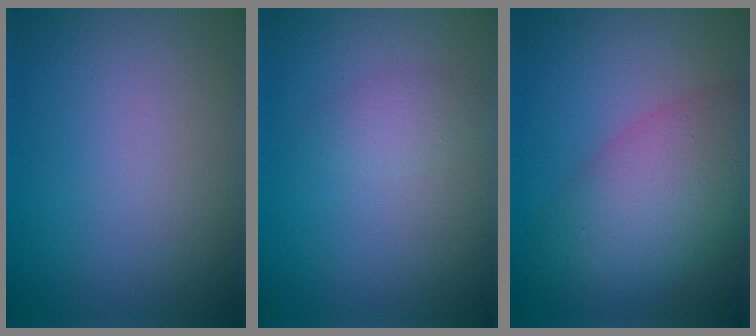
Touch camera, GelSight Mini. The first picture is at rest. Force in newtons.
{"total": 1.4, "press": 1.4, "slide": 0.0}
{"total": 7.7, "press": 7.7, "slide": 0.5}